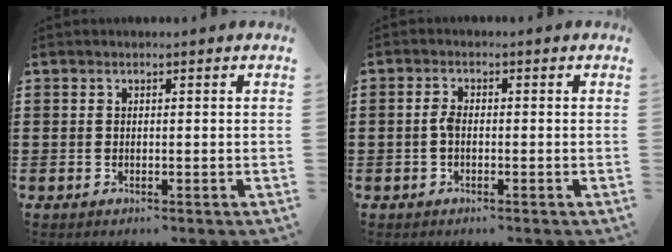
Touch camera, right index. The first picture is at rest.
{"total": 2.0, "force": [-0.4, 0.8, 1.8], "torque": [-0.050, -0.005, -0.013]}